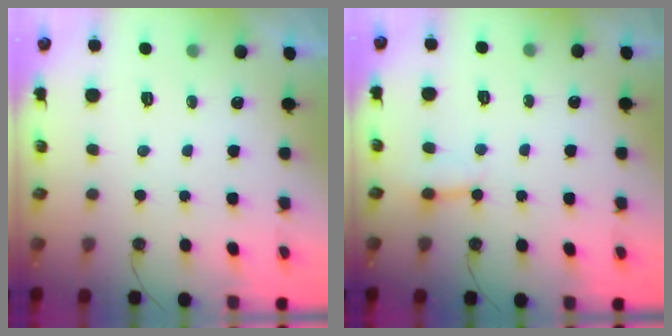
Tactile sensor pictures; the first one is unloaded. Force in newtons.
{"total": 2.0, "press": 2.0, "slide": 0.1}